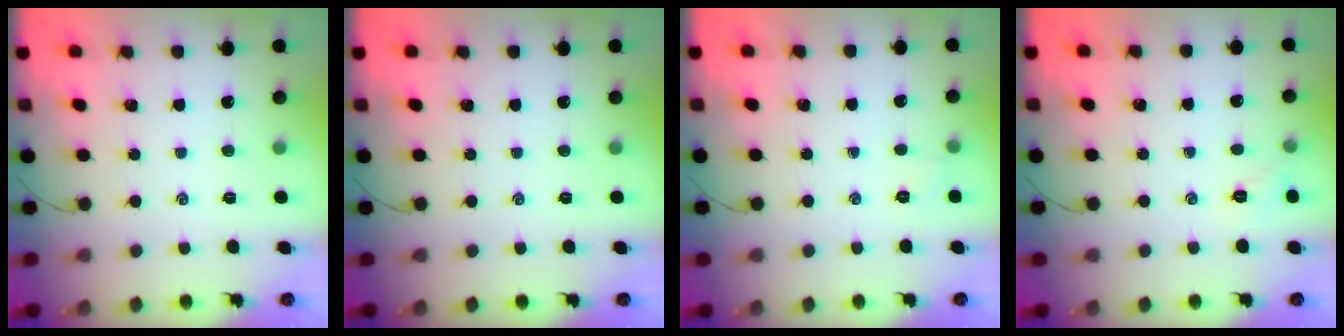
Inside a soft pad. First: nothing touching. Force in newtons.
{"total": 0.0}
{"total": 3.8, "press": 3.7, "slide": 1.2}
{"total": 5.0, "press": 4.8, "slide": 1.5}